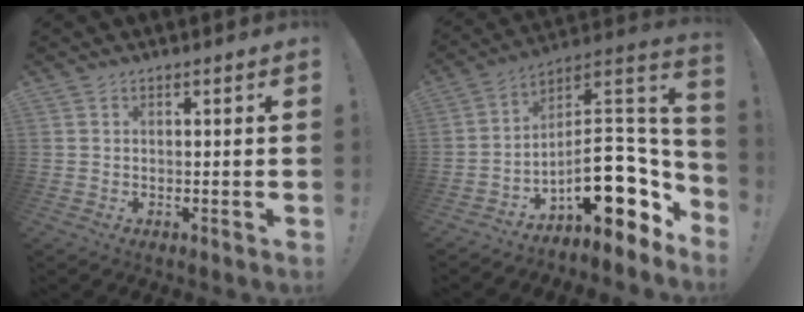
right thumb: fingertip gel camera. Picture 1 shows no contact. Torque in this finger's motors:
{"motor_torque": [2.62, 1.36, 1.13, -1.64, 0.24]}